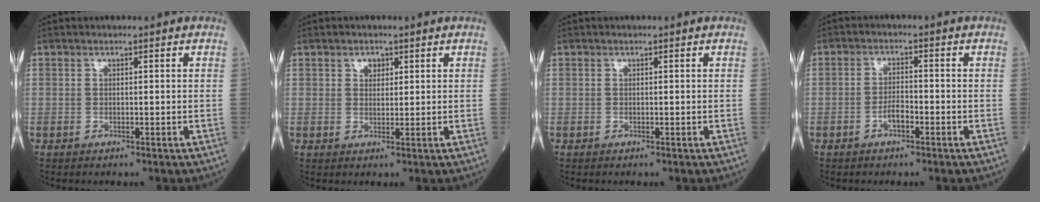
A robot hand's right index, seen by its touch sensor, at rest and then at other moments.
{"total": 1.6, "force": [1.0, 1.1, 0.8], "torque": [-0.010, 0.001, 0.015]}
{"total": 0.0}
{"total": 2.7, "force": [-1.4, 0.8, 2.1], "torque": [-0.034, 0.004, -0.028]}